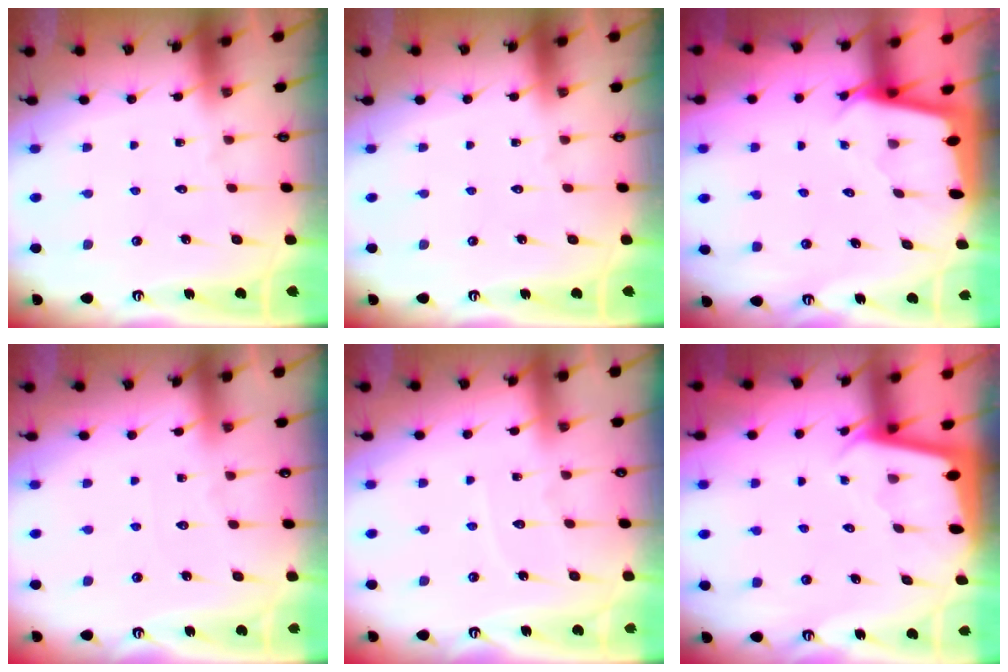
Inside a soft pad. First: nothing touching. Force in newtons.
{"total": 0.0}
{"total": 2.5, "press": 2.5, "slide": 0.1}
{"total": 2.9, "press": 2.9, "slide": 0.5}
{"total": 4.5, "press": 4.4, "slide": 0.7}
{"total": 1.9, "press": 1.9, "slide": 0.1}